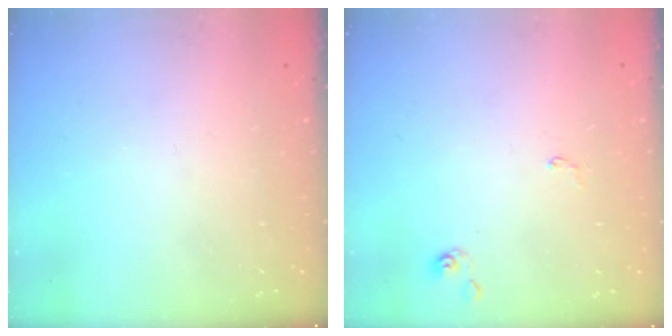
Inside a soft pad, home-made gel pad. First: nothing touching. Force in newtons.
{"total": 0.6, "press": 0.6, "slide": 0.1}